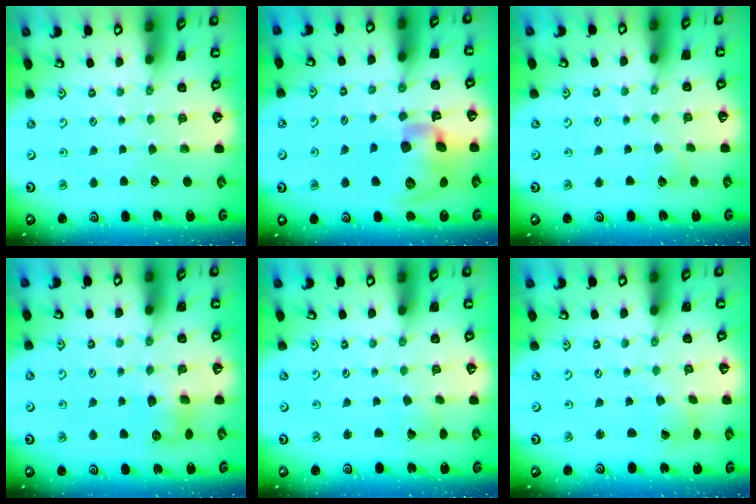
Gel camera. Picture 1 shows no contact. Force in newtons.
{"total": 16.8, "press": 16.7, "slide": 2.3}
{"total": 2.0, "press": 2.0, "slide": 0.1}
{"total": 8.0, "press": 8.0, "slide": 0.7}
{"total": 3.4, "press": 3.4, "slide": 0.3}
{"total": 1.1, "press": 1.0, "slide": 0.1}